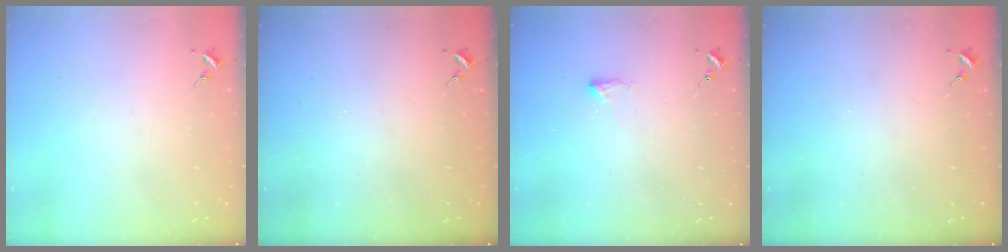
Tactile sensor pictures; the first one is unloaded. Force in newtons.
{"total": 0.0}
{"total": 4.1, "press": 4.0, "slide": 0.9}
{"total": 0.0}